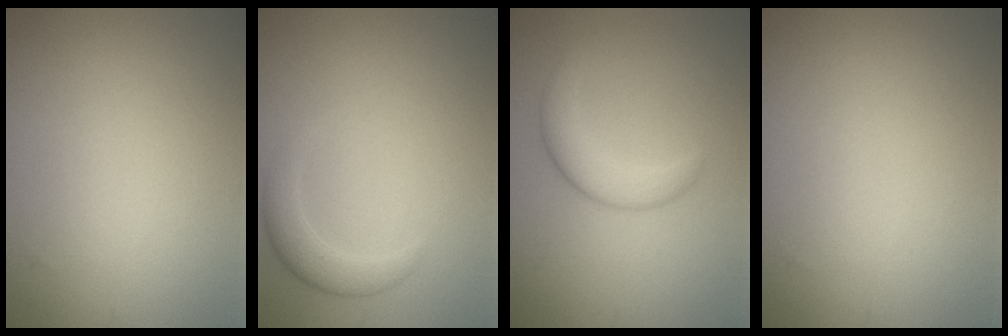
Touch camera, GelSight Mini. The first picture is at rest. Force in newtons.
{"total": 2.3, "press": 2.2, "slide": 0.1}
{"total": 2.9, "press": 2.9, "slide": 0.1}
{"total": 0.0}